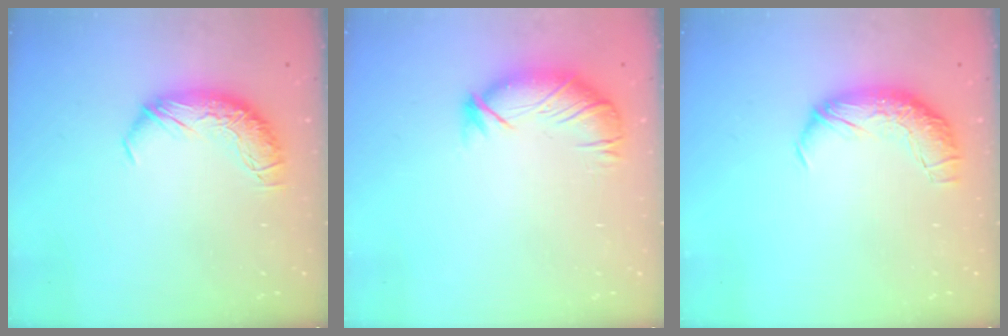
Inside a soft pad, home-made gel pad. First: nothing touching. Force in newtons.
{"total": 2.9, "press": 2.5, "slide": 1.4}
{"total": 2.4, "press": 1.1, "slide": 2.2}